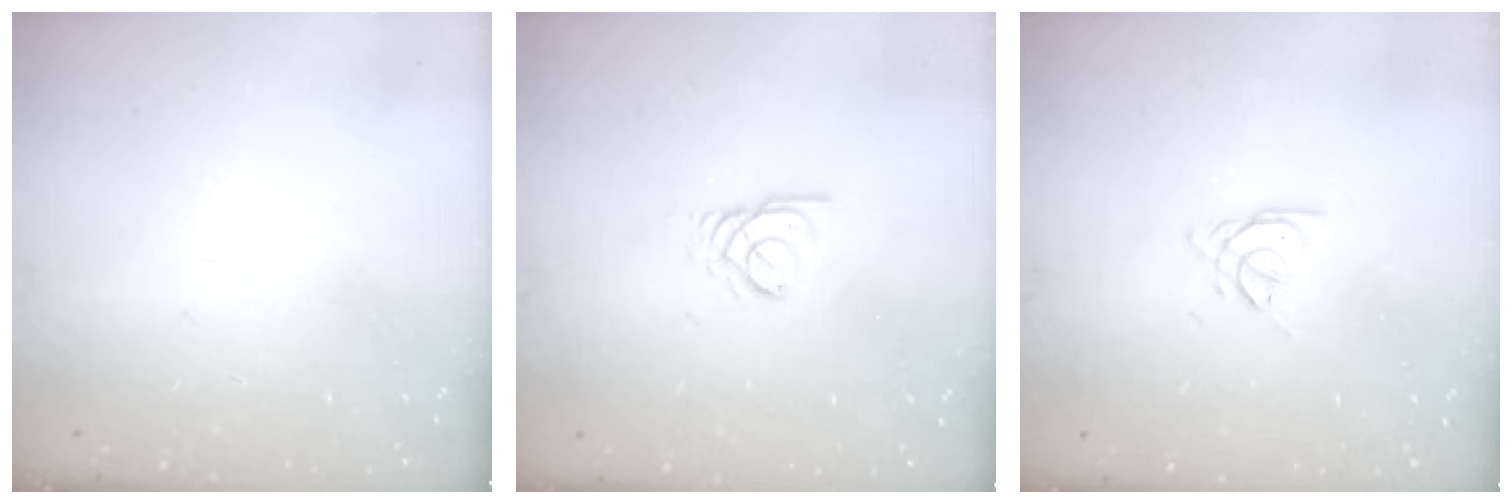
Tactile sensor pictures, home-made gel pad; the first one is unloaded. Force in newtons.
{"total": 2.4, "press": 2.4, "slide": 0.4}
{"total": 1.9, "press": 1.9, "slide": 0.4}